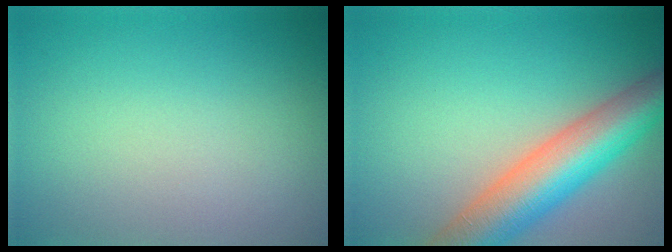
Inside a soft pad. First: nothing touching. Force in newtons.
{"total": 8.7, "press": 8.7, "slide": 0.3}